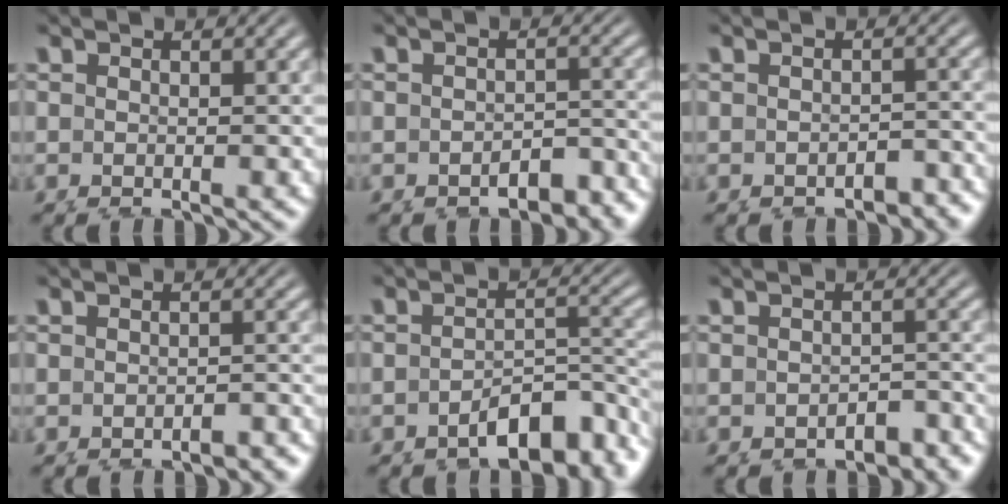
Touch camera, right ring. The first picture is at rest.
{"total": 3.6, "force": [-3.3, 1.1, 1.2], "torque": [0.002, -0.008, -0.049]}
{"total": 2.7, "force": [-2.6, 0.6, 0.4], "torque": [0.006, -0.005, -0.041]}
{"total": 2.3, "force": [-2.2, 0.5, 0.5], "torque": [0.000, -0.002, -0.034]}
{"total": 5.3, "force": [-3.5, 1.9, 3.4], "torque": [-0.022, -0.015, -0.044]}
{"total": 3.1, "force": [-3.0, 0.7, 0.3], "torque": [0.010, -0.007, -0.047]}